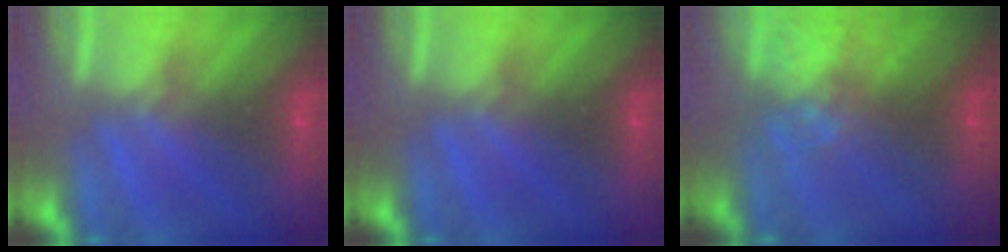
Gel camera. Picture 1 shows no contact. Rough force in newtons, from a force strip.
{"total": 0.0}
{"total": 7.3}